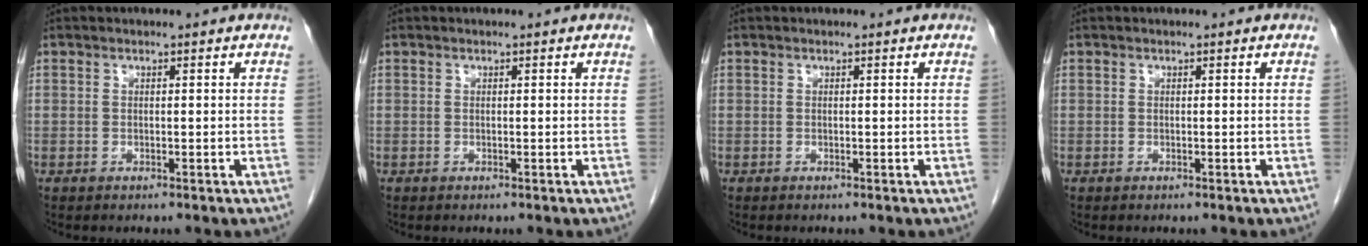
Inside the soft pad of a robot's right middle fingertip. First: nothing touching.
{"total": 0.0}
{"total": 0.0}
{"total": 0.0}